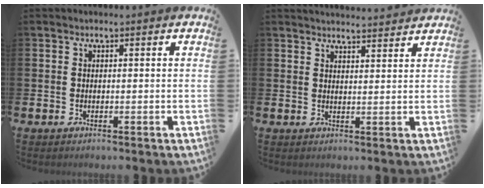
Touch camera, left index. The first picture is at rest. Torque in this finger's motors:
{"motor_torque": [0.34, -1.80, 0.03, -0.01]}